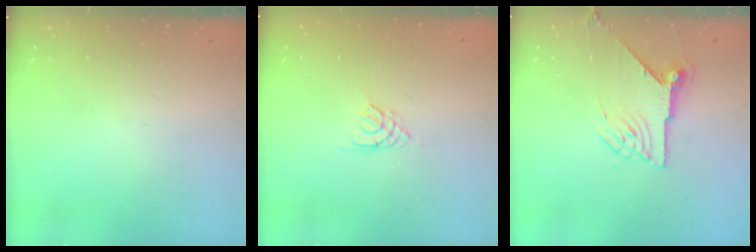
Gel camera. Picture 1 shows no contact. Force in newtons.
{"total": 2.1, "press": 2.1, "slide": 0.4}
{"total": 8.3, "press": 8.3, "slide": 0.3}